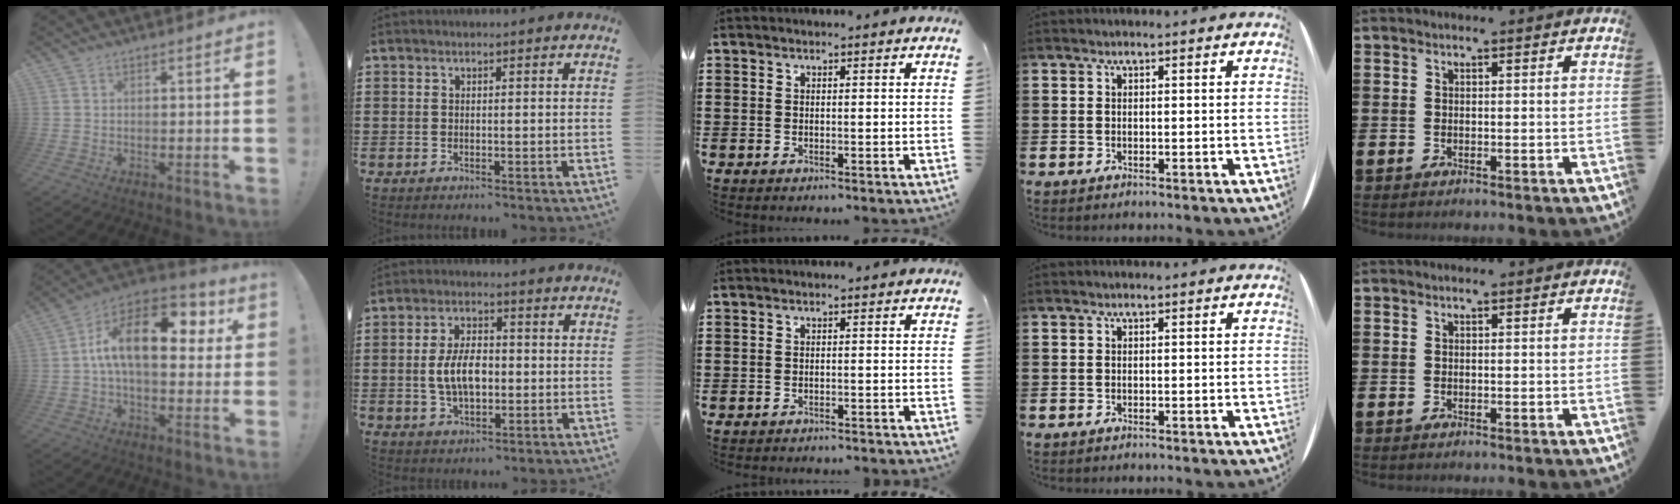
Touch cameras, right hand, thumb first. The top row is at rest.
{"thumb": {"total": 18.5, "force": [3.7, 9.5, 15.4], "torque": [-0.245, -0.004, 0.056]}, "index": {"total": 7.0, "force": [-0.3, 3.8, 5.8], "torque": [-0.115, 0.005, -0.012]}, "middle": {"total": 1.0, "force": [-1.0, -0.1, 0.1], "torque": [-0.004, 0.002, -0.021]}}